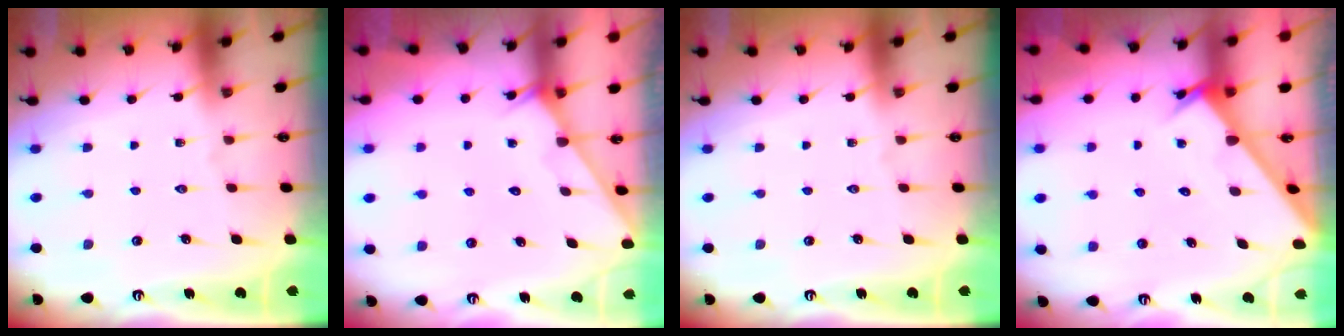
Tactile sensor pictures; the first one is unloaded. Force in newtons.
{"total": 2.7, "press": 2.7, "slide": 0.2}
{"total": 0.0}
{"total": 3.8, "press": 3.8, "slide": 0.3}